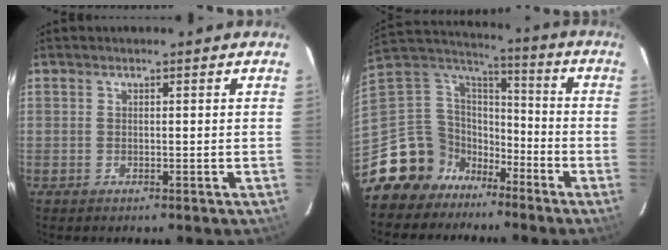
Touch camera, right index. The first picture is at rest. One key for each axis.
{"total": 14.7, "fx": -10.5, "fy": 9.9, "fz": 2.7, "tx": -0.089, "ty": 0.044, "tz": -0.191}